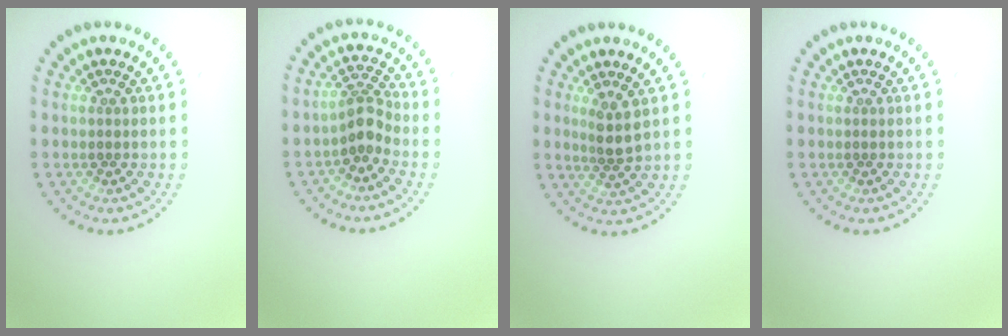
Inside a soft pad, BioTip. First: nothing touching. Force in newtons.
{"total": 2.5, "press": 1.9, "slide": 1.6}
{"total": 2.2, "press": 1.7, "slide": 1.4}
{"total": 0.0}